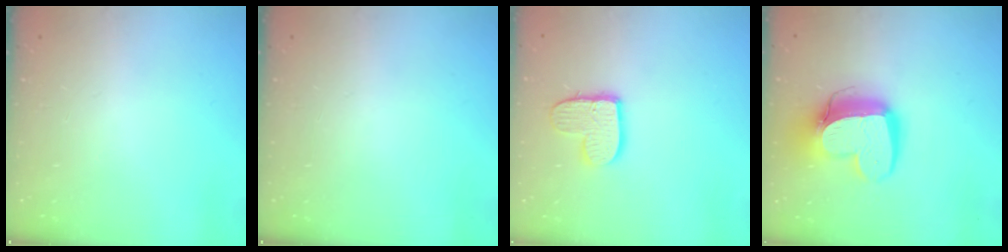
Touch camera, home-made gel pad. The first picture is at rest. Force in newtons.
{"total": 0.0}
{"total": 10.9, "press": 10.8, "slide": 0.7}
{"total": 15.2, "press": 15.2, "slide": 1.4}